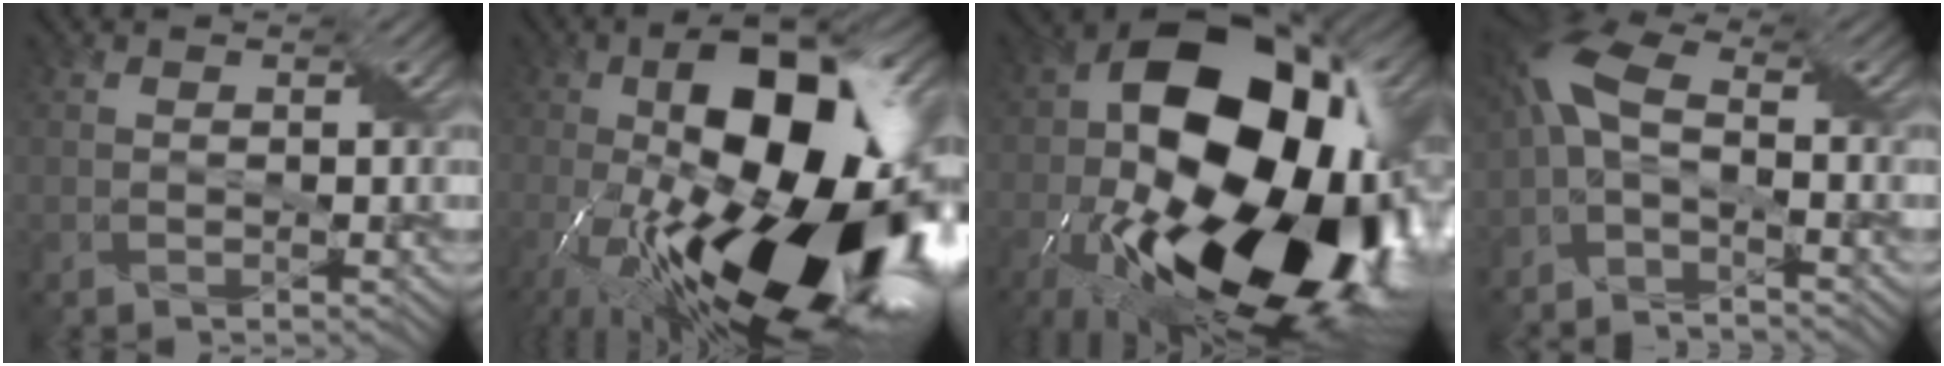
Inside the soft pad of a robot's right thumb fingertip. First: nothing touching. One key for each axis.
{"total": 21.7, "fx": -5.1, "fy": 9.4, "fz": 18.9, "tx": -0.329, "ty": -0.016, "tz": -0.078}
{"total": 22.6, "fx": -4.1, "fy": 13.1, "fz": 17.9, "tx": -0.361, "ty": -0.038, "tz": -0.058}
{"total": 6.1, "fx": -2.7, "fy": 2.3, "fz": 5.0, "tx": -0.126, "ty": 0.013, "tz": -0.073}